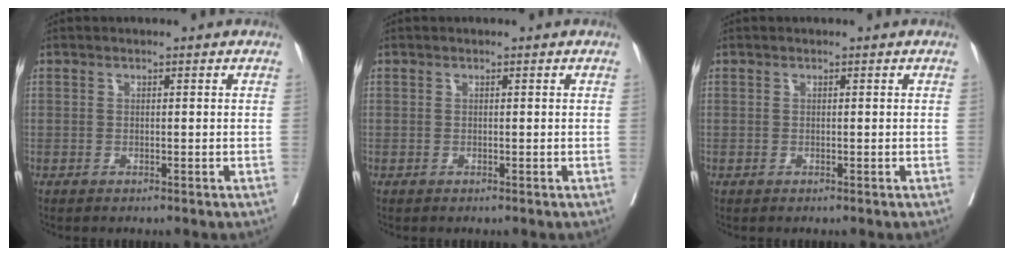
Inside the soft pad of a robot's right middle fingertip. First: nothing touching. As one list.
[{"total": 0.0}, {"total": 0.0}]